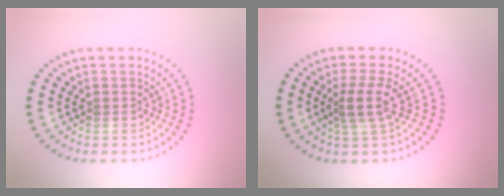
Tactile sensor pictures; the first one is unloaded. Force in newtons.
{"total": 2.7, "press": 2.1, "slide": 1.8}